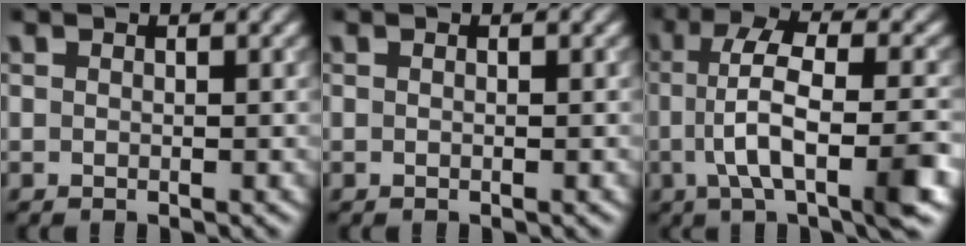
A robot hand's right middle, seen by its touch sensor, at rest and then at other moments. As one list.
[{"total": 0.0}, {"total": 8.0, "force": [-1.4, 2.4, 7.5], "torque": [-0.127, 0.010, -0.026]}]